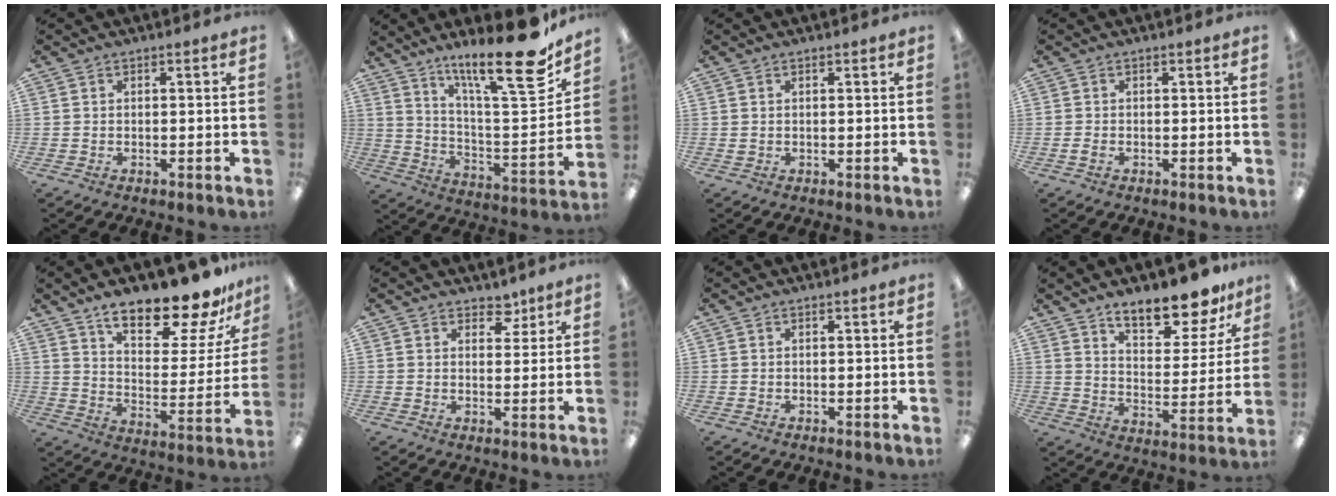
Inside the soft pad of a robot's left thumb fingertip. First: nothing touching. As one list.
[{"total": 21.7, "force": [15.8, 4.2, 14.2], "torque": [-0.207, -0.124, 0.248]}, {"total": 0.5, "force": [0.4, 0.3, 0.2], "torque": [-0.004, 0.003, 0.006]}, {"total": 0.9, "force": [-0.4, 0.6, 0.6], "torque": [-0.010, 0.000, -0.007]}, {"total": 19.2, "force": [15.9, 5.6, 9.2], "torque": [-0.141, -0.109, 0.269]}, {"total": 4.4, "force": [3.4, 2.6, 1.2], "torque": [-0.001, -0.019, 0.057]}, {"total": 0.0}, {"total": 13.6, "force": [11.9, 3.9, 5.4], "torque": [-0.074, -0.088, 0.208]}]